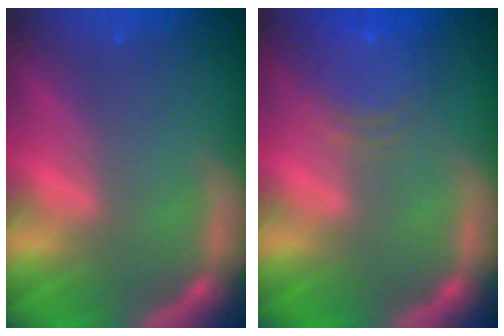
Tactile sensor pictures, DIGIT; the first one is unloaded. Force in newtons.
{"total": 5.5}